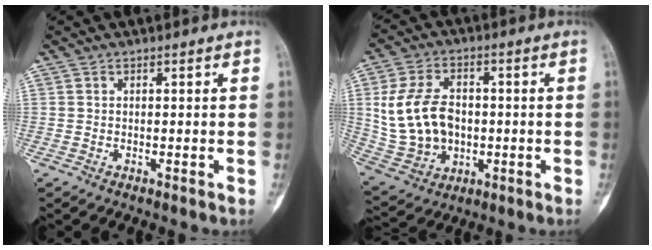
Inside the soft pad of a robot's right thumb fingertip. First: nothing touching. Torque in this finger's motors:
{"motor_torque": [1.36, 1.36, 0.76, -0.57, 0.16]}